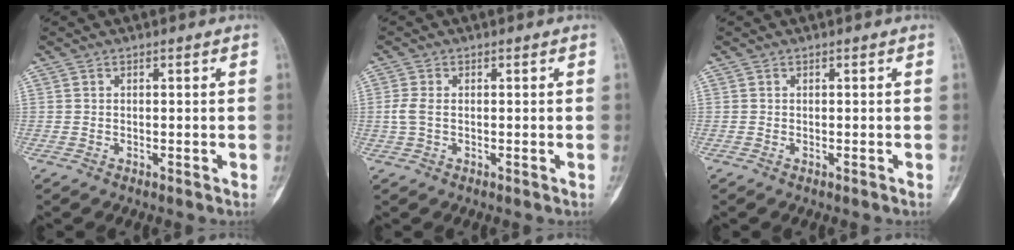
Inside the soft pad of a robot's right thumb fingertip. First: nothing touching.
{"total": 2.5, "force": [-0.1, 1.3, 2.1], "torque": [-0.062, 0.001, -0.004]}
{"total": 0.0}